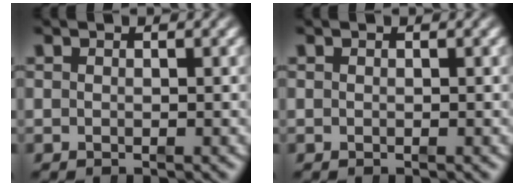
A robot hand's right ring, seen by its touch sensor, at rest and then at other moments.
{"total": 0.0}